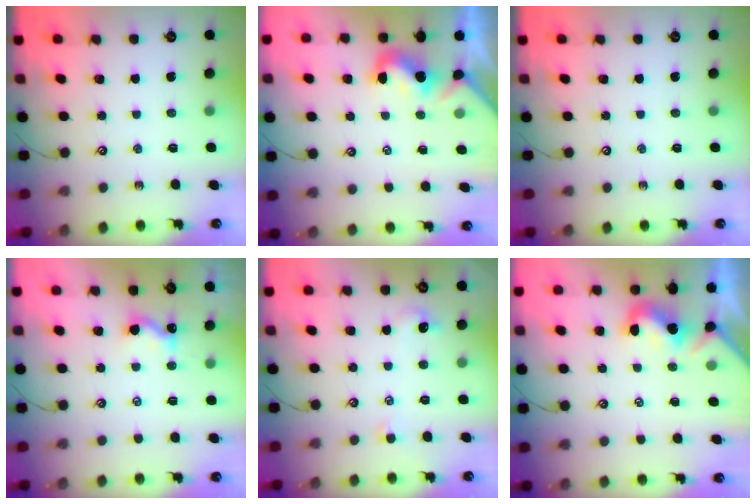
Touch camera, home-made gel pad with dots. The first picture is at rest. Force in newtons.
{"total": 0.0}
{"total": 0.0}
{"total": 0.0}
{"total": 1.7, "press": 1.6, "slide": 0.6}
{"total": 0.0}